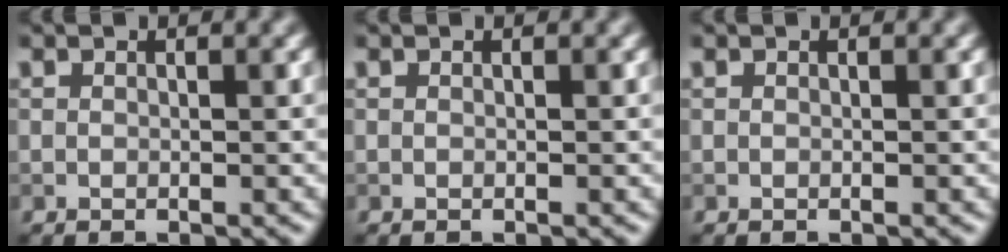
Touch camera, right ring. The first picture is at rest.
{"total": 0.0}
{"total": 0.0}